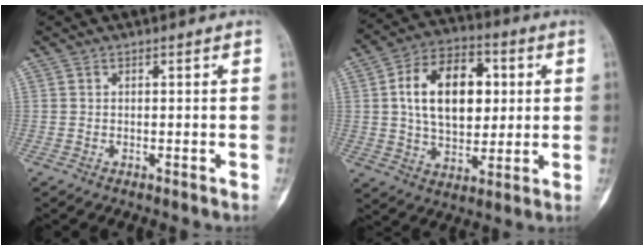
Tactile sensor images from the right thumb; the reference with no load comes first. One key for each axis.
{"total": 17.1, "fx": 3.0, "fy": 10.9, "fz": 12.8, "tx": -0.175, "ty": 0.005, "tz": 0.049}